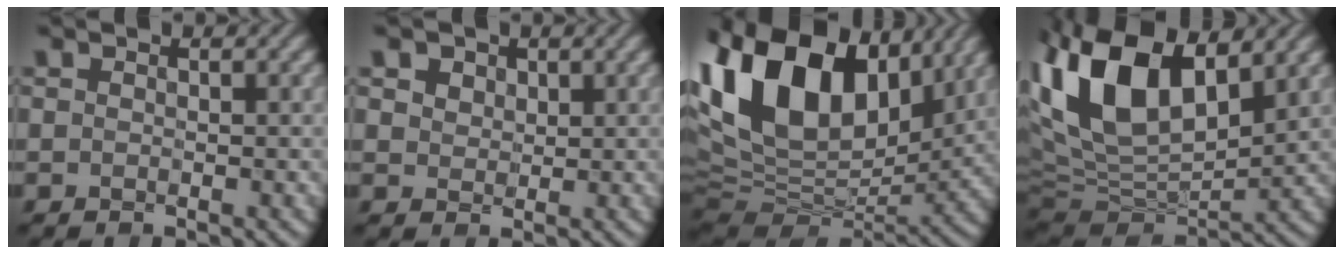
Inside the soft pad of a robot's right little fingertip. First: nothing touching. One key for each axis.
{"total": 2.8, "fx": 1.5, "fy": 2.1, "fz": 1.2, "tx": -0.048, "ty": 0.005, "tz": 0.029}
{"total": 16.4, "fx": 6.7, "fy": 10.0, "fz": 11.2, "tx": -0.240, "ty": 0.041, "tz": 0.114}
{"total": 14.7, "fx": 4.3, "fy": 8.1, "fz": 11.5, "tx": -0.249, "ty": 0.007, "tz": 0.079}